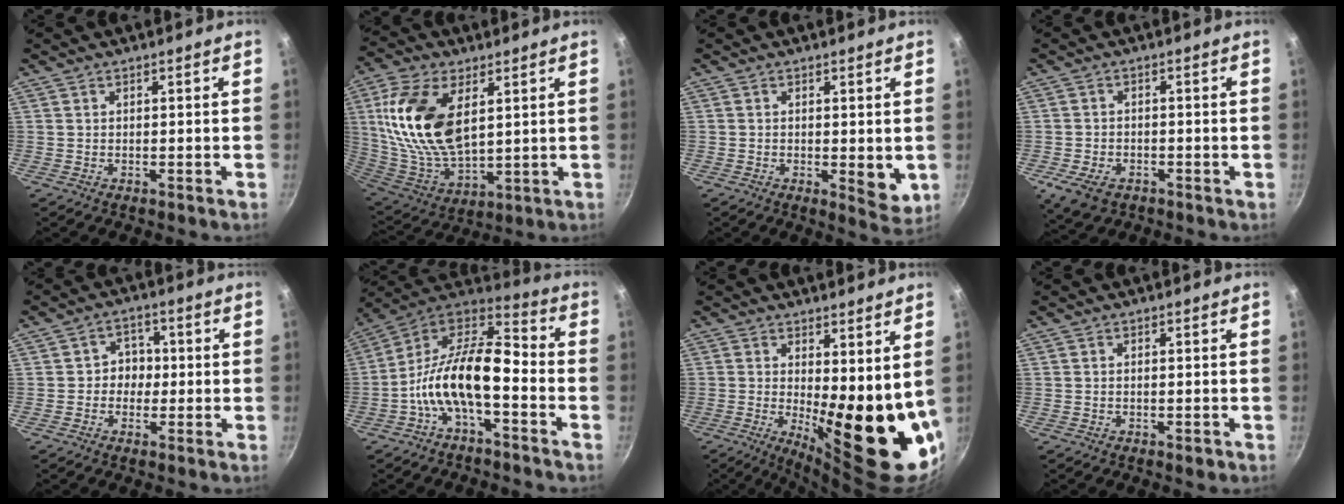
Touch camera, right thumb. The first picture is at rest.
{"total": 19.9, "force": [5.3, 10.9, 15.8], "torque": [-0.307, -0.021, 0.113]}
{"total": 5.2, "force": [-0.3, 2.4, 4.6], "torque": [-0.063, -0.016, -0.002]}
{"total": 6.4, "force": [-2.9, 4.1, 3.9], "torque": [-0.074, 0.003, -0.051]}
{"total": 4.6, "force": [-0.6, 4.1, 1.9], "torque": [0.009, 0.012, -0.015]}
{"total": 16.5, "force": [-4.8, 7.5, 13.9], "torque": [-0.255, 0.061, -0.107]}
{"total": 17.3, "force": [0.9, 6.1, 16.2], "torque": [-0.180, -0.042, 0.028]}
{"total": 1.6, "force": [-0.8, 0.7, 1.2], "torque": [-0.022, 0.002, -0.011]}